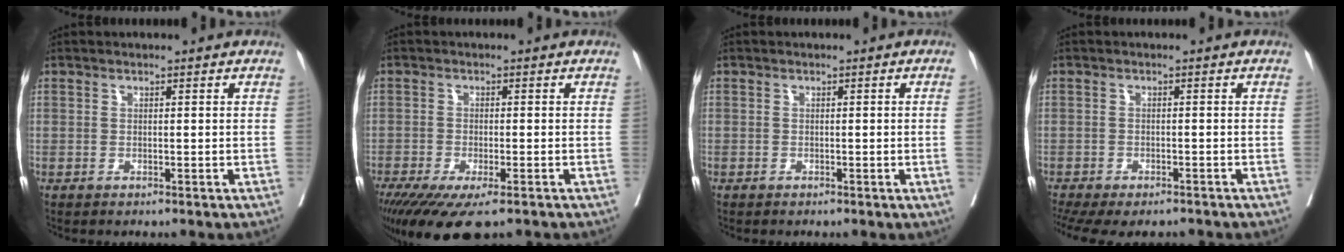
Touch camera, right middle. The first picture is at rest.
{"total": 11.4, "force": [-8.2, 2.8, 7.5], "torque": [-0.124, -0.024, -0.131]}
{"total": 1.1, "force": [-0.2, -0.5, 1.0], "torque": [-0.002, 0.002, -0.003]}
{"total": 11.3, "force": [-9.2, 4.2, 5.0], "torque": [-0.113, -0.007, -0.123]}